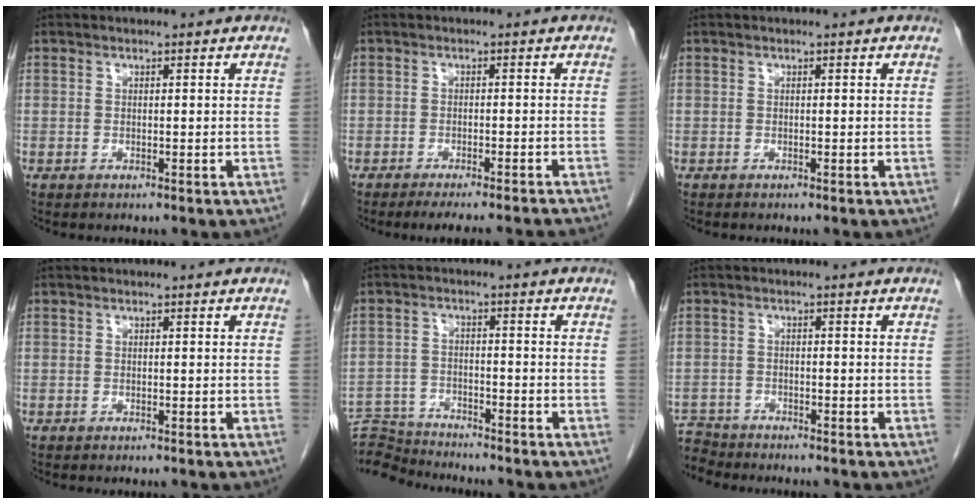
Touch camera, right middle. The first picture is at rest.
{"total": 10.4, "force": [-9.6, -0.2, 4.1], "torque": [-0.037, -0.011, -0.117]}
{"total": 0.0}
{"total": 0.0}
{"total": 8.2, "force": [-8.2, 0.3, -0.2], "torque": [0.000, 0.006, -0.151]}
{"total": 4.5, "force": [-4.3, 0.8, -0.8], "torque": [0.018, -0.006, -0.083]}